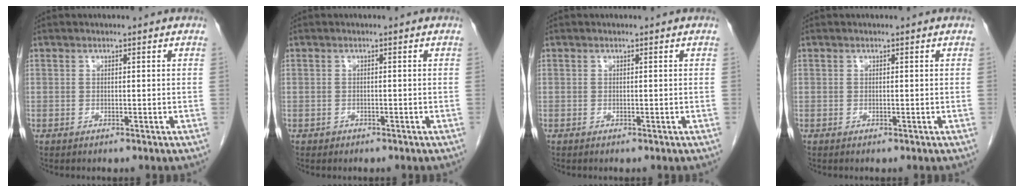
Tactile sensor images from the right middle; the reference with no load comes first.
{"total": 0.5, "force": [-0.4, 0.4, 0.0], "torque": [-0.009, 0.002, -0.005]}
{"total": 0.0}
{"total": 0.0}